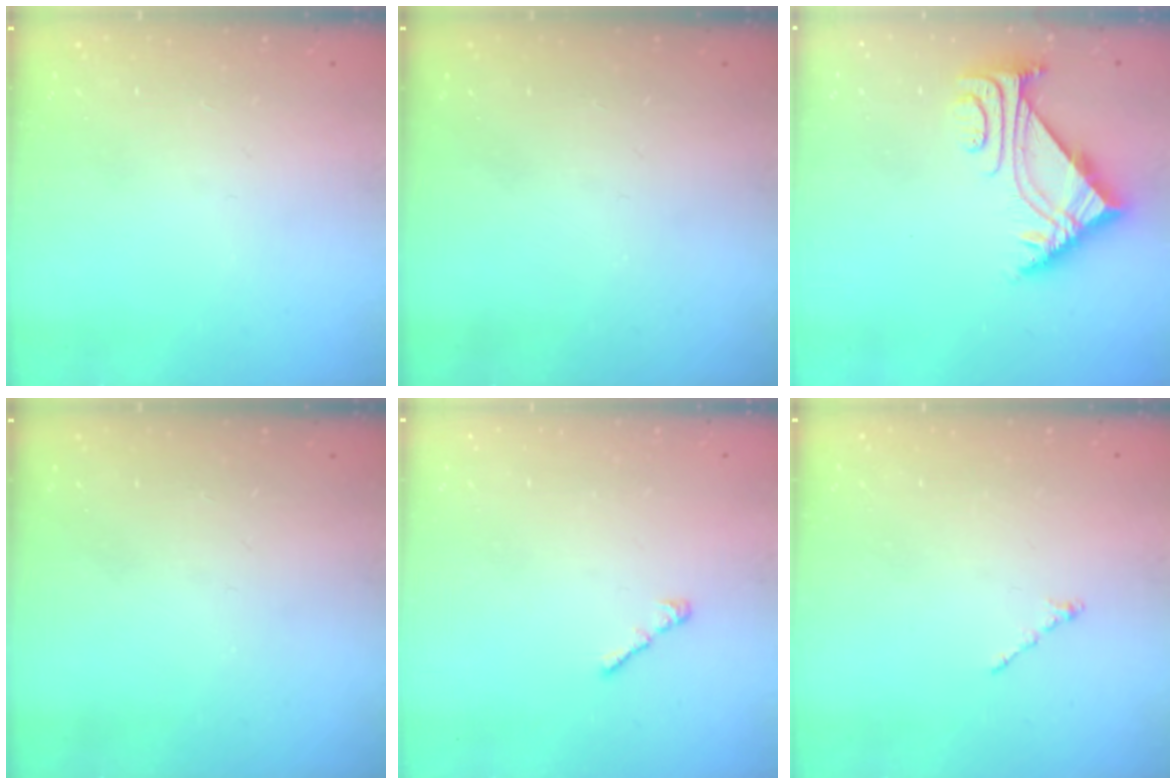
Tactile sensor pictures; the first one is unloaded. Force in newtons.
{"total": 0.0}
{"total": 4.9, "press": 4.8, "slide": 0.7}
{"total": 0.0}
{"total": 2.2, "press": 2.1, "slide": 0.6}
{"total": 0.0}